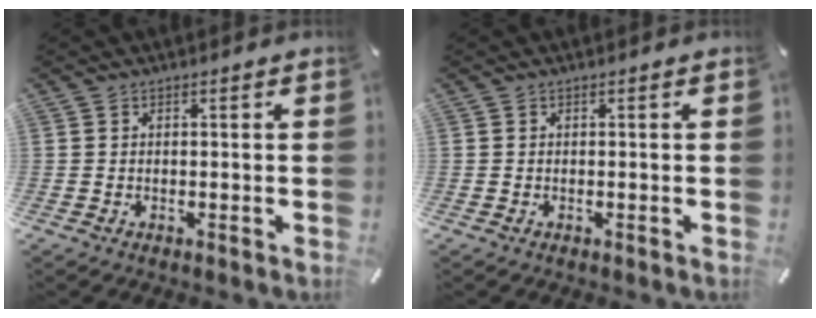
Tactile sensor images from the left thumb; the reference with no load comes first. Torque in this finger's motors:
{"motor_torque": [-0.10, 0.22, -0.02, -0.12, 0.00]}